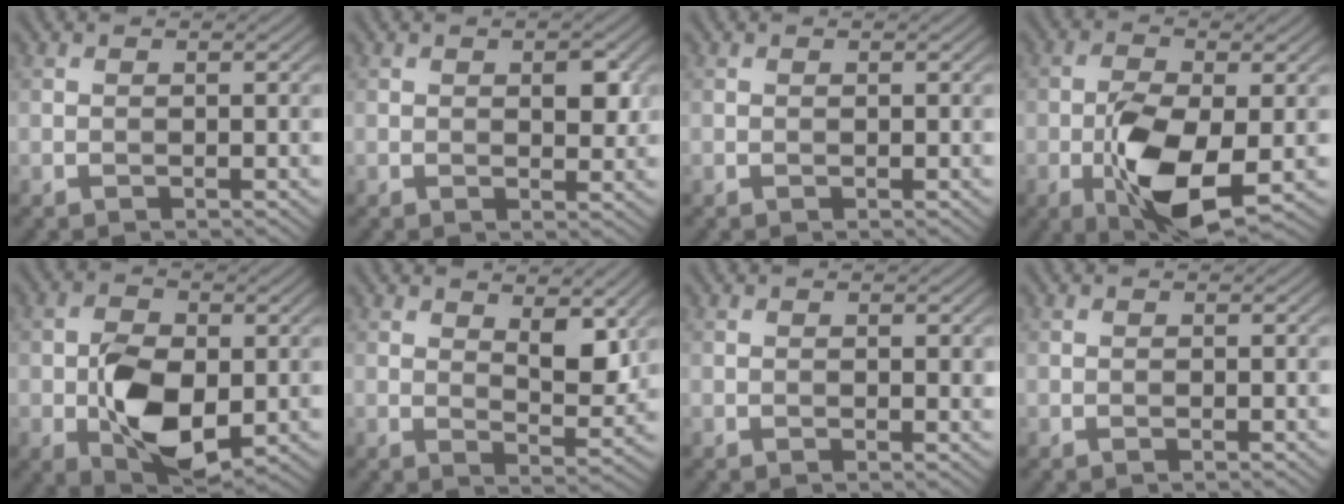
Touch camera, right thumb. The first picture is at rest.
{"total": 3.0, "force": [0.7, 1.6, 2.4], "torque": [-0.032, -0.004, 0.012]}
{"total": 0.0}
{"total": 9.7, "force": [-2.8, 4.3, 8.3], "torque": [-0.163, -0.010, -0.050]}
{"total": 9.1, "force": [-1.6, 5.4, 7.2], "torque": [-0.135, -0.009, -0.030]}
{"total": 6.0, "force": [3.1, 2.6, 4.4], "torque": [-0.073, -0.011, 0.053]}
{"total": 0.8, "force": [0.2, 0.4, 0.7], "torque": [-0.006, -0.004, 0.003]}
{"total": 0.0}